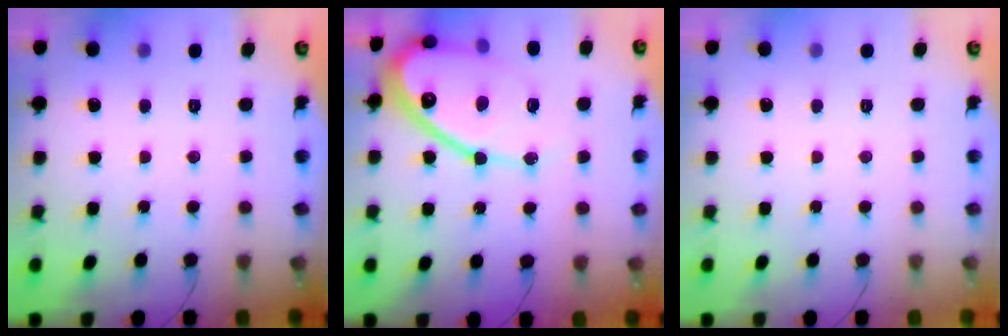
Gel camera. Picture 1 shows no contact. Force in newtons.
{"total": 18.6, "press": 18.5, "slide": 1.7}
{"total": 0.0}